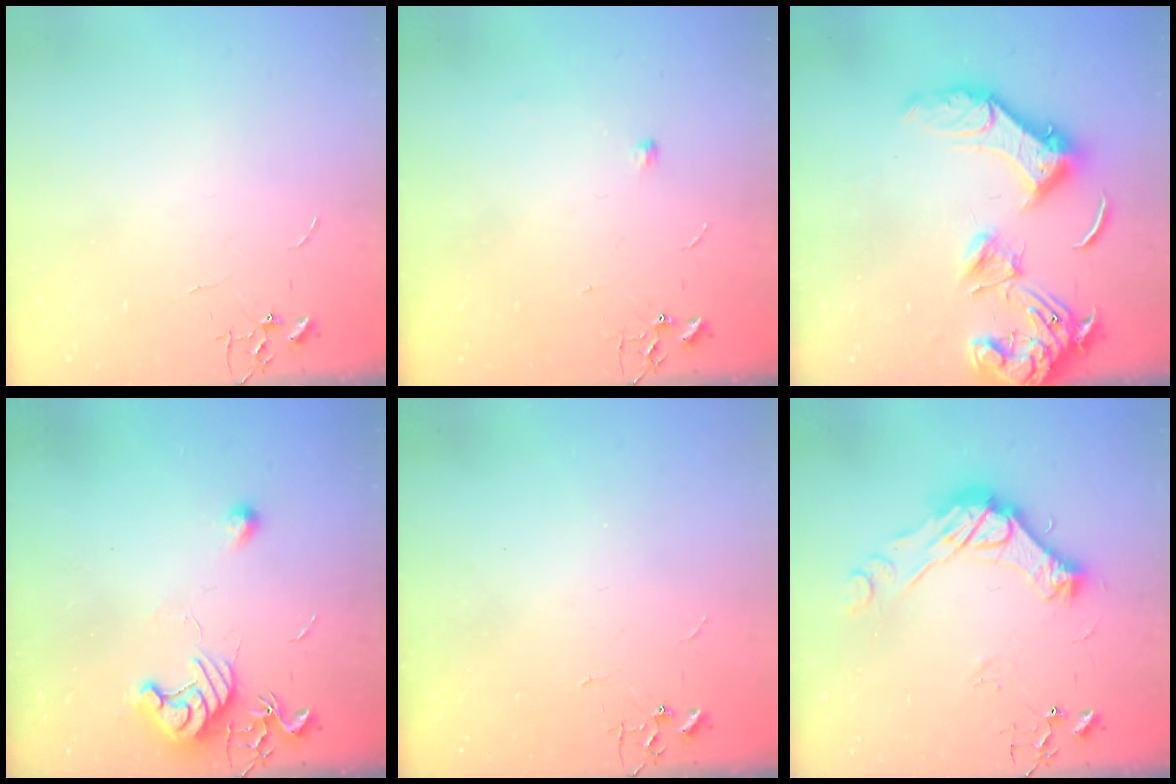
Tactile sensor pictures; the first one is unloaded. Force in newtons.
{"total": 5.4, "press": 5.3, "slide": 0.7}
{"total": 20.0, "press": 19.8, "slide": 2.9}
{"total": 11.2, "press": 11.2, "slide": 0.3}
{"total": 0.0}
{"total": 15.9, "press": 15.9, "slide": 1.2}